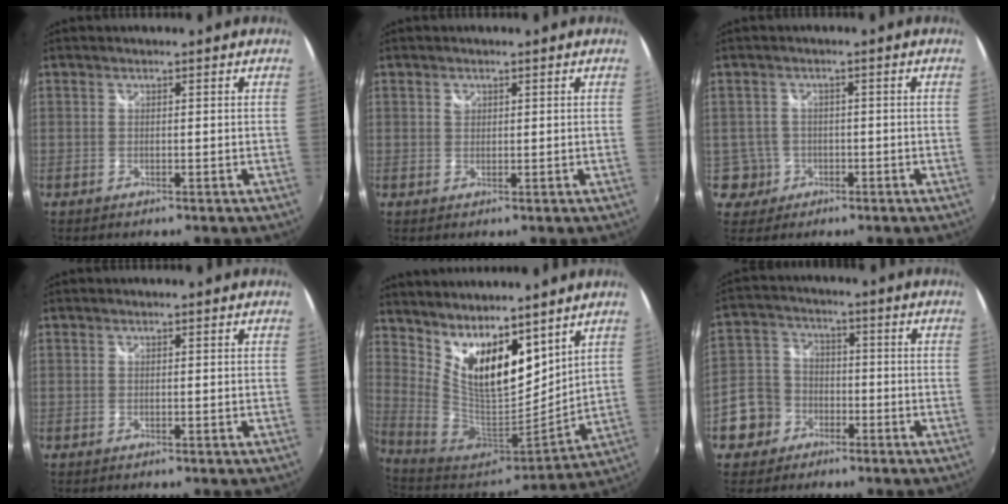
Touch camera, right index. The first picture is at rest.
{"total": 1.2, "force": [0.5, 1.0, 0.4], "torque": [-0.005, 0.003, 0.007]}
{"total": 4.4, "force": [-1.3, 4.2, 0.0], "torque": [-0.006, 0.016, -0.017]}
{"total": 0.0}
{"total": 15.6, "force": [9.6, 6.4, 10.5], "torque": [-0.193, -0.008, 0.184]}
{"total": 9.9, "force": [-4.6, 8.3, 2.6], "torque": [-0.085, 0.026, -0.080]}